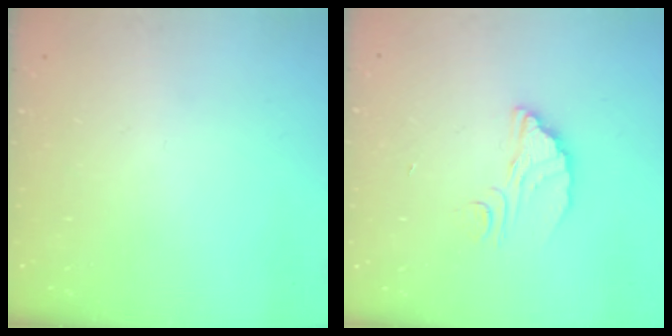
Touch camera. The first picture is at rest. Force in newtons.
{"total": 4.5, "press": 4.5, "slide": 0.3}